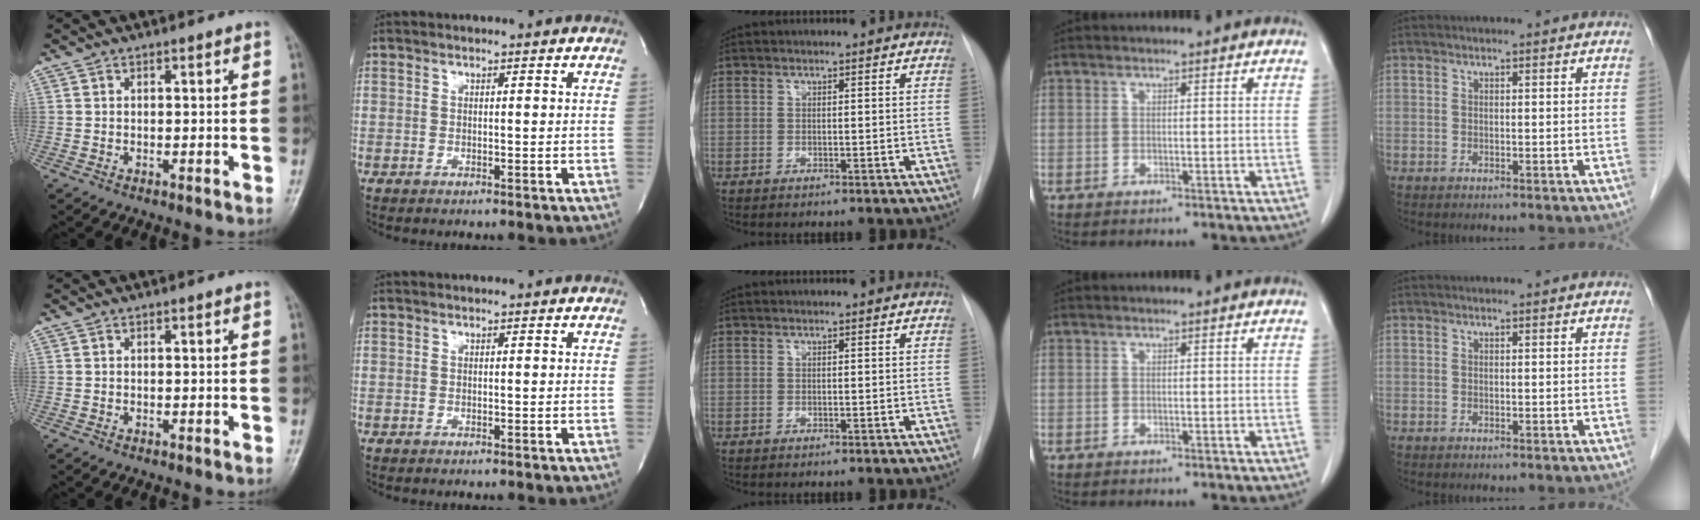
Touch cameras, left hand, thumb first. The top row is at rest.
{}